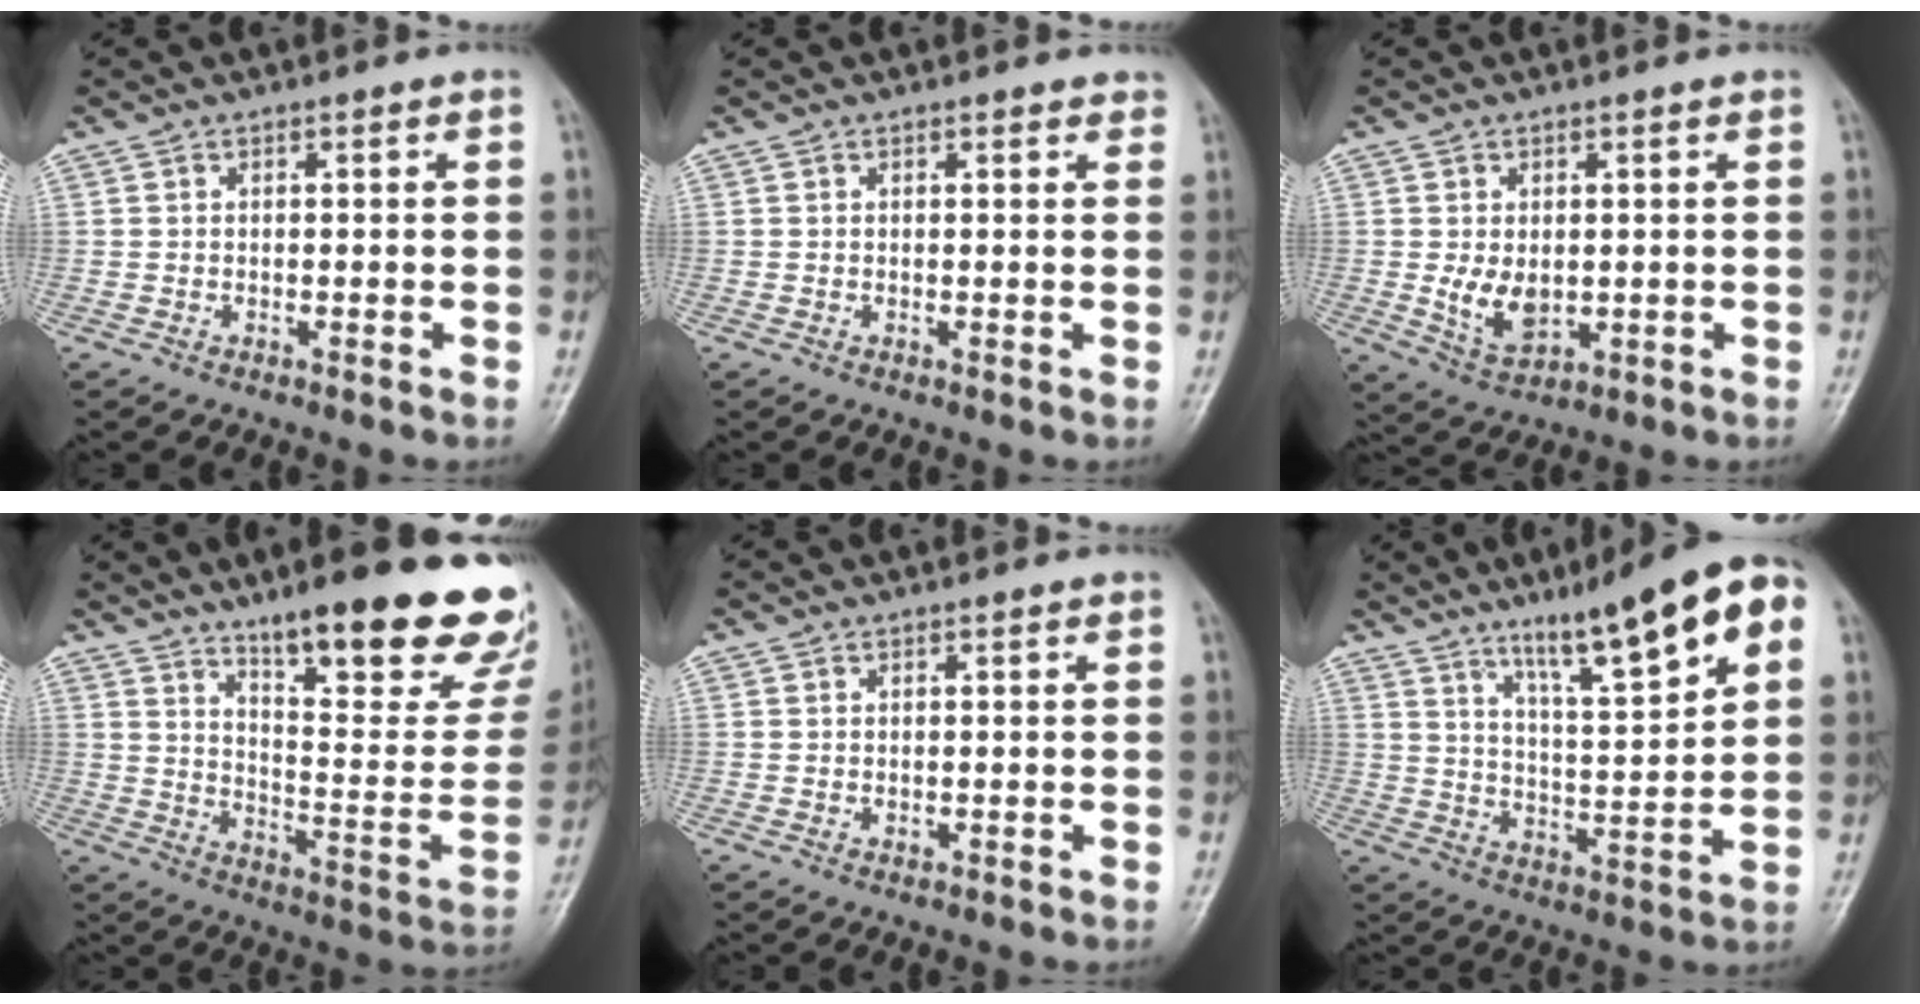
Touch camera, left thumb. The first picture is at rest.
{"total": 1.4, "force": [1.1, 0.6, 0.6], "torque": [0.001, -0.001, 0.010]}
{"total": 5.9, "force": [0.1, 3.9, 4.4], "torque": [-0.066, -0.015, 0.017]}
{"total": 27.4, "force": [17.8, 7.2, 19.6], "torque": [-0.228, -0.094, 0.259]}
{"total": 0.8, "force": [0.3, 0.5, 0.5], "torque": [-0.007, -0.002, 0.005]}
{"total": 16.6, "force": [9.0, 3.1, 13.6], "torque": [-0.188, -0.033, 0.143]}